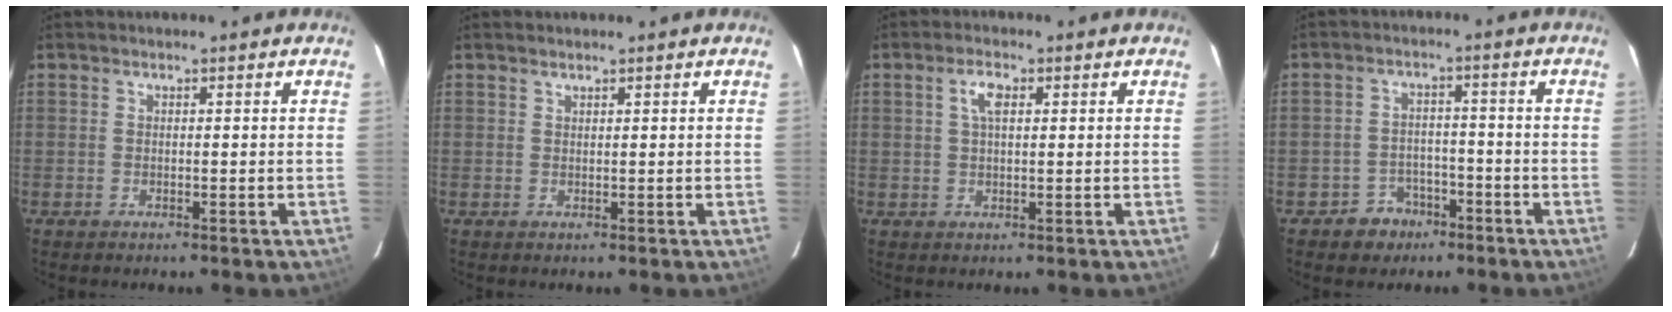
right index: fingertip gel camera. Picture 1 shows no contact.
{"total": 0.6, "force": [0.6, 0.1, 0.1], "torque": [-0.002, 0.001, 0.012]}
{"total": 3.2, "force": [1.1, 1.3, 2.7], "torque": [-0.053, 0.008, 0.021]}
{"total": 5.8, "force": [-3.7, 4.4, 0.7], "torque": [-0.028, 0.021, -0.048]}